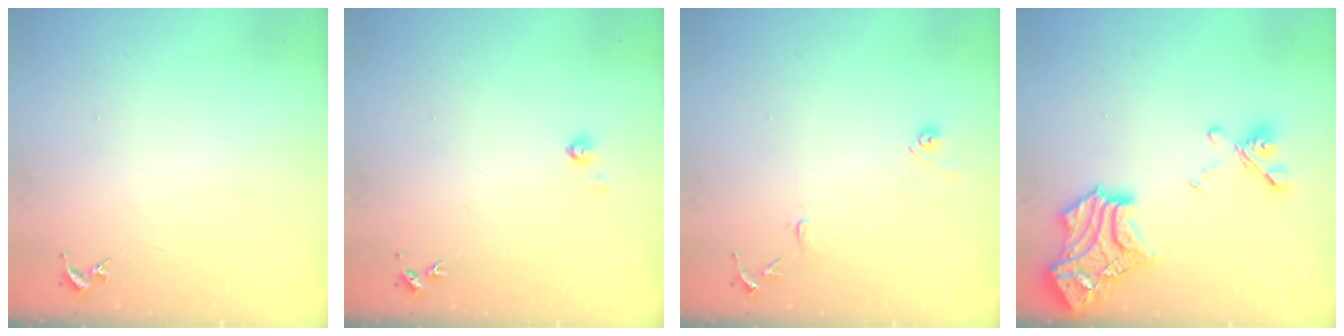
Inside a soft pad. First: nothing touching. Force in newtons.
{"total": 4.3, "press": 4.3, "slide": 0.3}
{"total": 9.0, "press": 8.9, "slide": 0.8}
{"total": 22.9, "press": 22.8, "slide": 2.3}